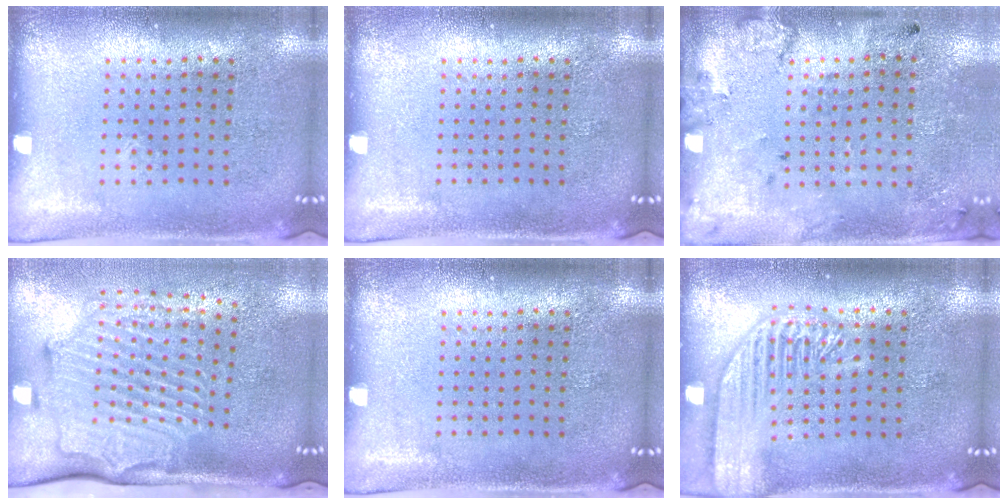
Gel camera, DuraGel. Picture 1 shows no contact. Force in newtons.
{"total": 0.0}
{"total": 2.2, "press": 1.4, "slide": 1.7}
{"total": 2.8, "press": 2.2, "slide": 1.8}
{"total": 0.0}
{"total": 3.7, "press": 3.7, "slide": 0.4}